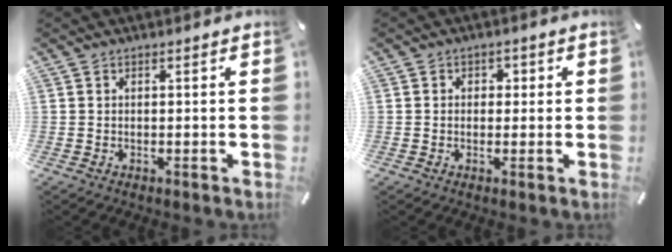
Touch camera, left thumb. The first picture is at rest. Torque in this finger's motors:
{"motor_torque": [0.21, -0.19, 0.11, 0.13, -0.02]}